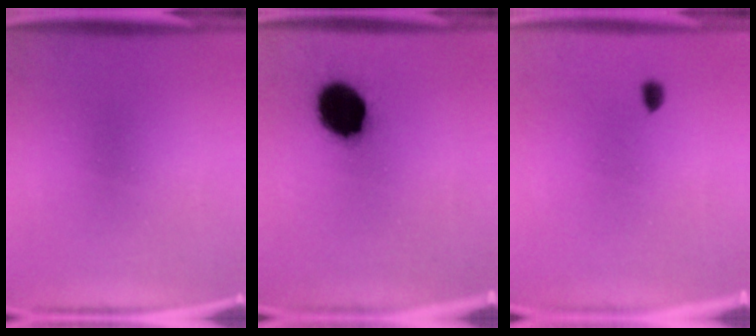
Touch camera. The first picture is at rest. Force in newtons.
{"total": 13.0}
{"total": 1.2}